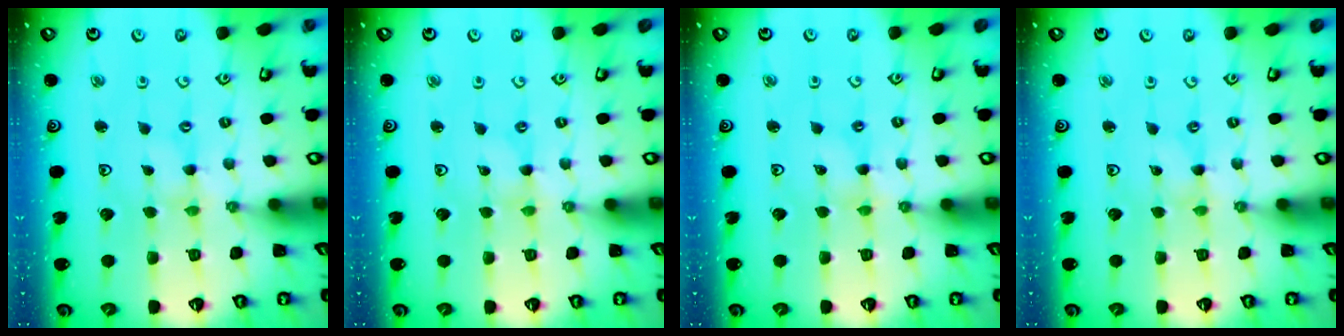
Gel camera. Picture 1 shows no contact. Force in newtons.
{"total": 0.0}
{"total": 1.4, "press": 1.4, "slide": 0.2}
{"total": 0.0}